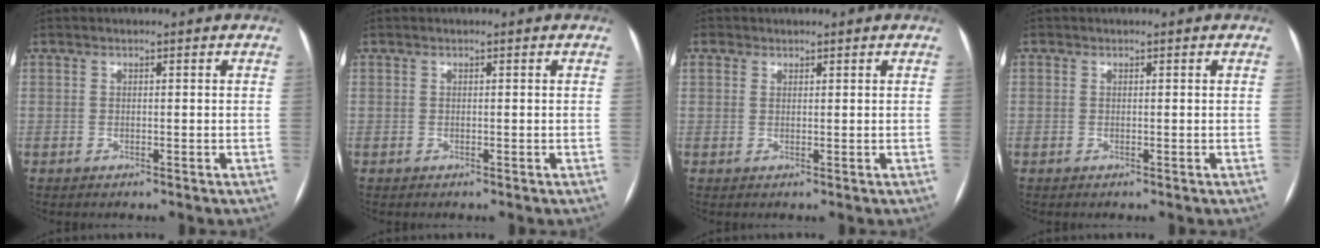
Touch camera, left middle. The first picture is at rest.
{"total": 0.0}
{"total": 13.9, "force": [10.4, 8.1, 4.3], "torque": [-0.136, 0.044, 0.199]}
{"total": 0.0}